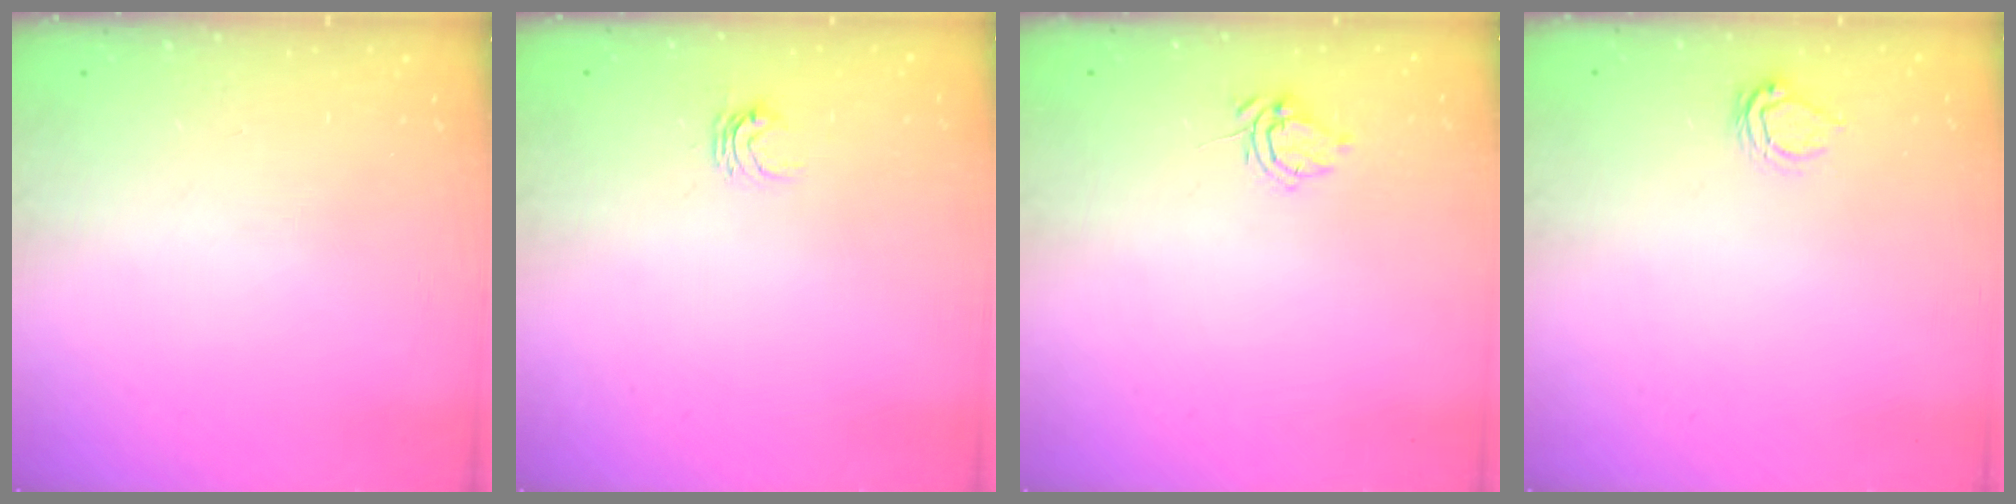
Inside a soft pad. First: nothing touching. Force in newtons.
{"total": 3.9, "press": 3.8, "slide": 0.5}
{"total": 5.9, "press": 5.9, "slide": 0.5}
{"total": 6.2, "press": 6.2, "slide": 0.2}